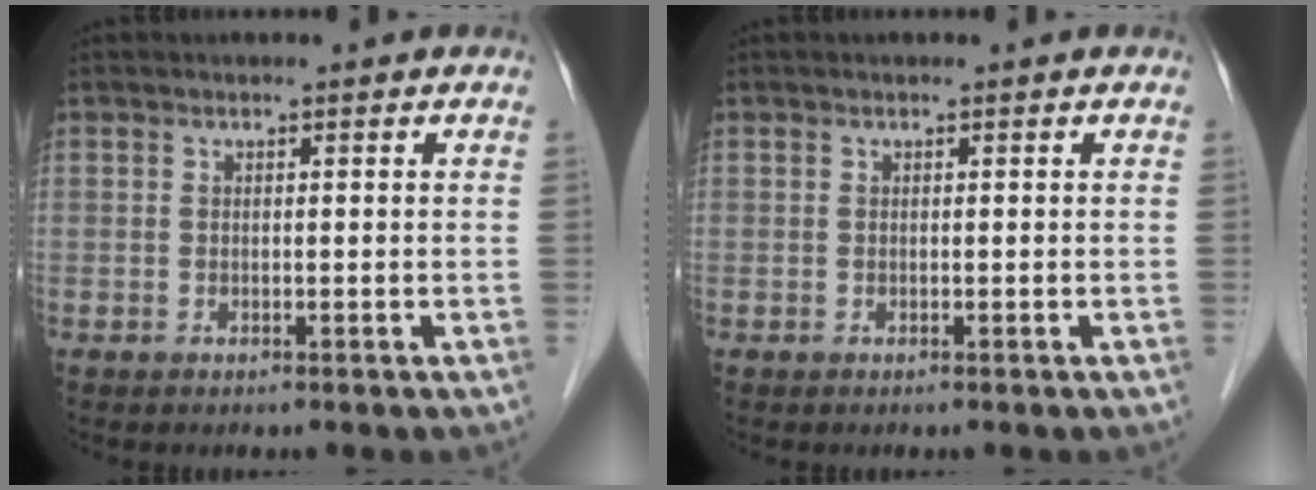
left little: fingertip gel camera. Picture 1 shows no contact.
{"total": 0.0}